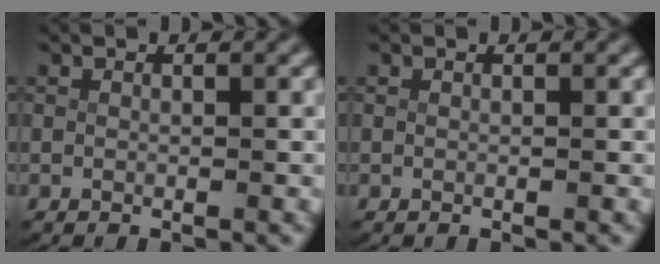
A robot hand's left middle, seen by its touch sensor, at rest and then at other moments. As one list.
[{"total": 0.0}]